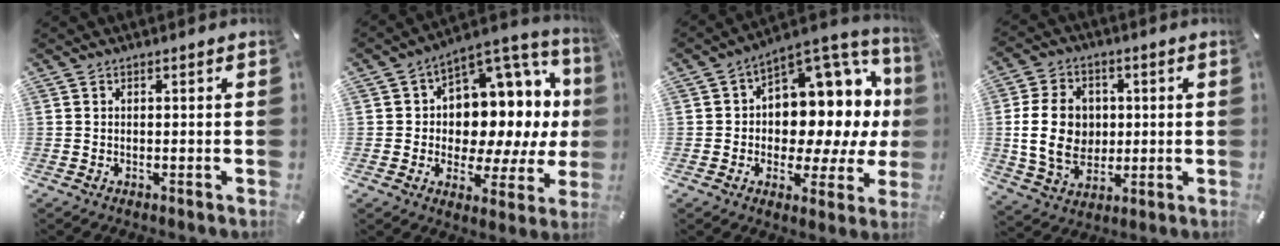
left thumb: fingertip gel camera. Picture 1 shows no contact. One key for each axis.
{"total": 11.7, "fx": 2.1, "fy": 9.4, "fz": 6.5, "tx": -0.065, "ty": -0.050, "tz": 0.040}
{"total": 12.5, "fx": 2.8, "fy": 9.5, "fz": 7.6, "tx": -0.081, "ty": -0.056, "tz": 0.049}
{"total": 13.8, "fx": 0.5, "fy": 11.1, "fz": 8.2, "tx": -0.183, "ty": 0.009, "tz": 0.008}